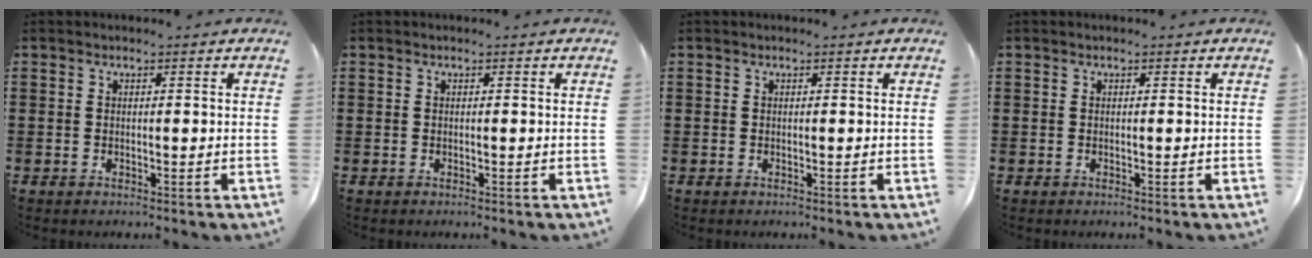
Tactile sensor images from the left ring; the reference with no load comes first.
{"total": 0.0}
{"total": 0.0}
{"total": 0.0}